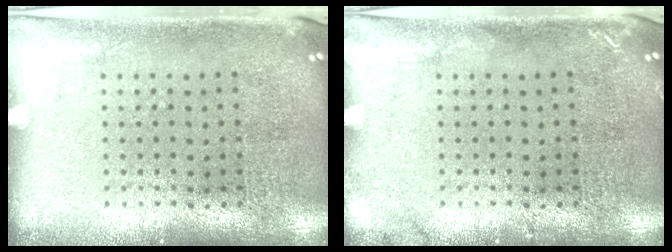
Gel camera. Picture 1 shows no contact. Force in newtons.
{"total": 1.1, "press": 1.1, "slide": 0.1}